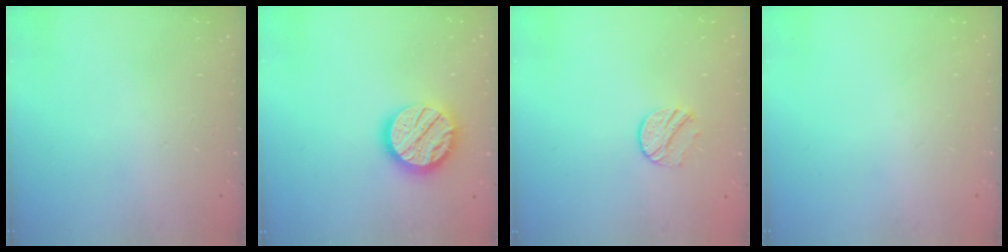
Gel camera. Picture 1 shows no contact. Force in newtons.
{"total": 15.1, "press": 15.0, "slide": 1.3}
{"total": 8.3, "press": 8.3, "slide": 0.8}
{"total": 0.0}